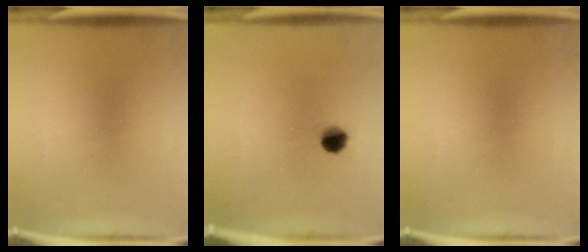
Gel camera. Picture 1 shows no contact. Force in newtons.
{"total": 4.1}
{"total": 0.0}